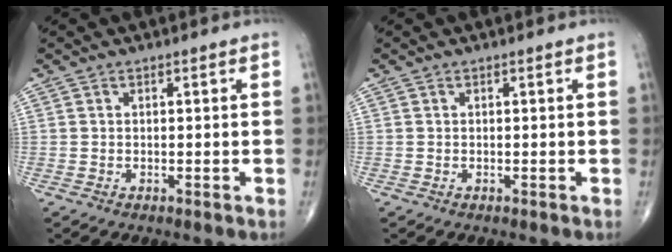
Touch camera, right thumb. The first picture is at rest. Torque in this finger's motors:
{"motor_torque": [-0.42, -0.26, -0.02, 0.01, 0.00]}